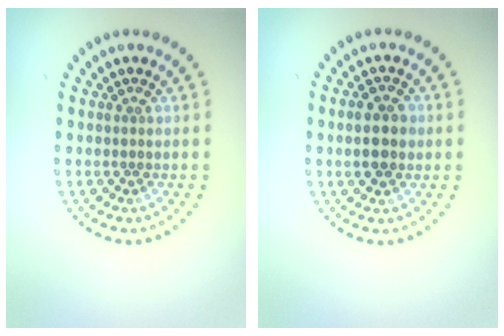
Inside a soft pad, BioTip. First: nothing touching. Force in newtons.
{"total": 3.3, "press": 3.3, "slide": 0.1}